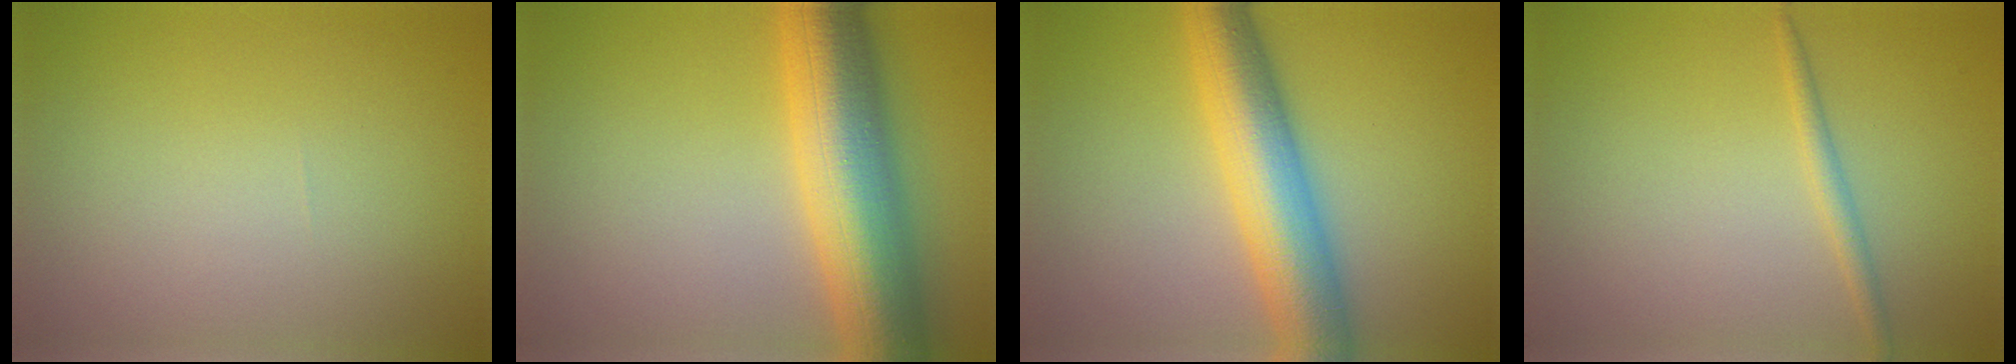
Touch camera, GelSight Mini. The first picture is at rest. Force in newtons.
{"total": 10.7, "press": 10.7, "slide": 0.1}
{"total": 8.8, "press": 8.8, "slide": 0.1}
{"total": 1.3, "press": 1.3, "slide": 0.1}